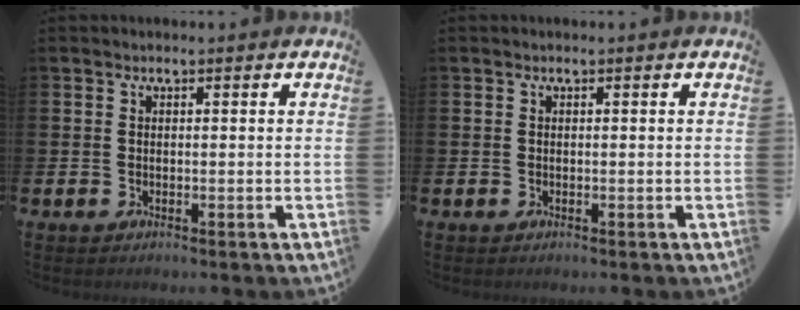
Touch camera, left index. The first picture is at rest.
{"total": 0.0}